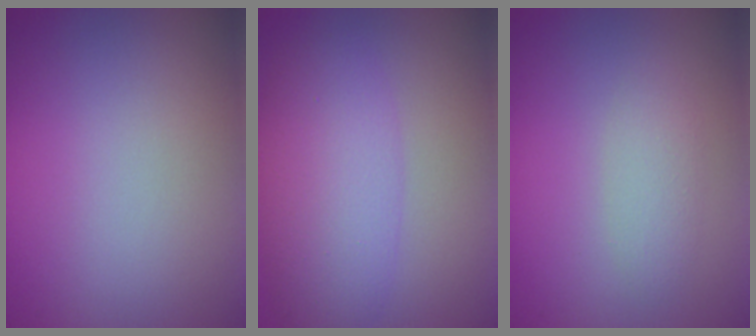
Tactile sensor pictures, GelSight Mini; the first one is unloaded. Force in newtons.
{"total": 6.0, "press": 6.0, "slide": 0.1}
{"total": 1.6, "press": 1.6, "slide": 0.2}